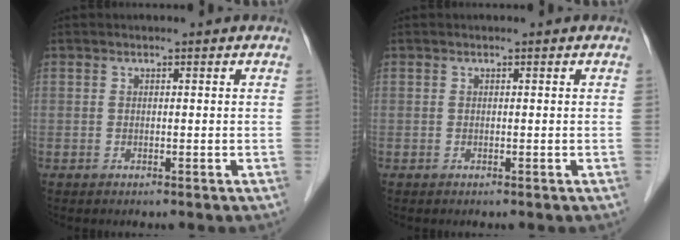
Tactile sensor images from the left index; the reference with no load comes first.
{"total": 0.0}